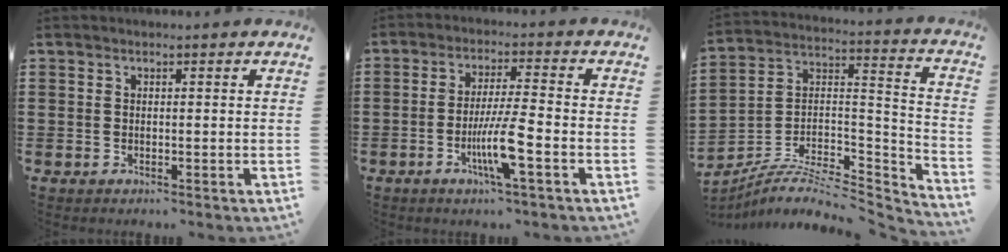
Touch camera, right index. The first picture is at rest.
{"total": 7.5, "force": [-2.9, 0.4, 6.9], "torque": [-0.133, -0.014, -0.055]}
{"total": 7.5, "force": [-6.1, 2.4, 3.6], "torque": [-0.071, -0.002, -0.124]}